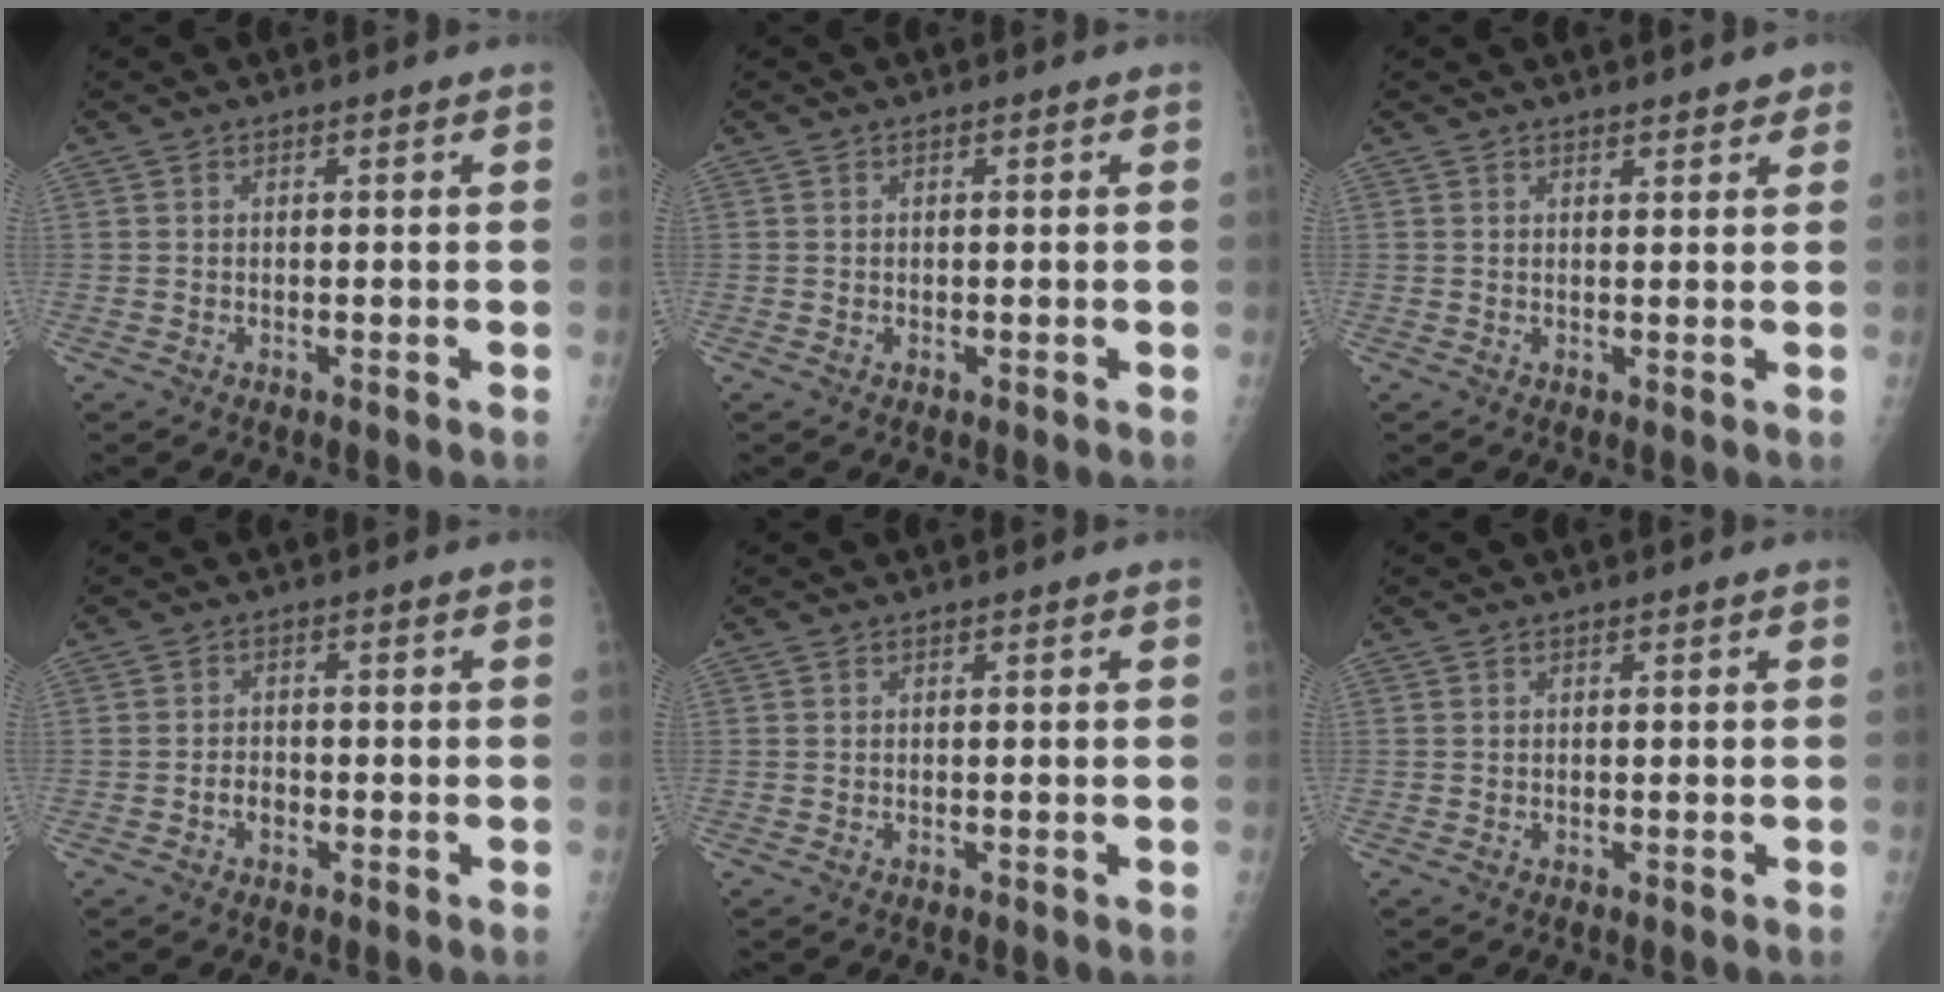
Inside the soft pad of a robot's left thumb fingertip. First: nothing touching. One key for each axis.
{"total": 0.0}
{"total": 2.3, "fx": 1.9, "fy": 0.8, "fz": 1.0, "tx": 0.002, "ty": -0.006, "tz": 0.021}
{"total": 2.1, "fx": -1.0, "fy": 1.5, "fz": 1.1, "tx": -0.010, "ty": 0.009, "tz": -0.019}
{"total": 0.0}
{"total": 0.0}